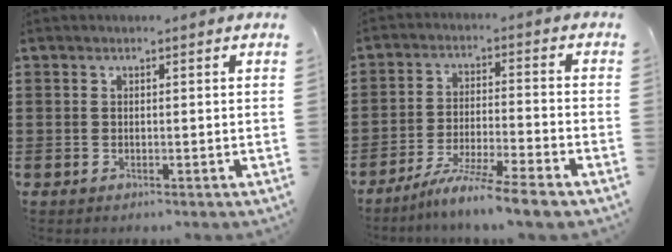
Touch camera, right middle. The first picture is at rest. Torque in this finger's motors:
{"motor_torque": [2.14, 0.00, 0.31, 0.16]}